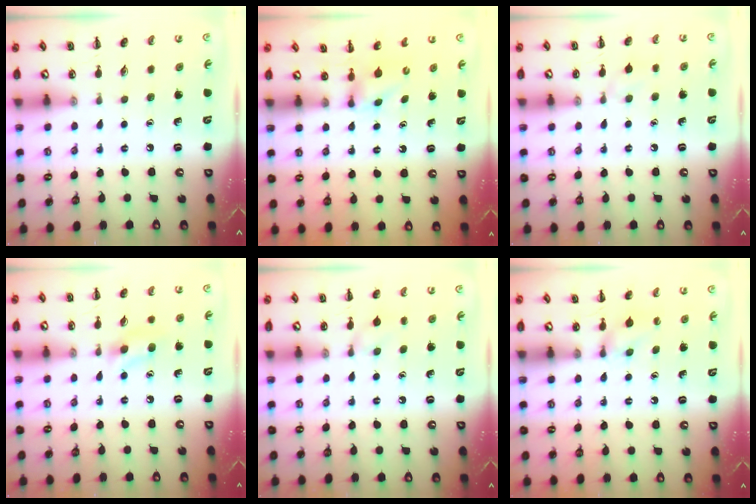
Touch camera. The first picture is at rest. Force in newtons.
{"total": 2.5, "press": 2.3, "slide": 0.9}
{"total": 5.4, "press": 5.0, "slide": 1.9}
{"total": 5.8, "press": 5.5, "slide": 1.6}
{"total": 6.1, "press": 5.7, "slide": 2.2}
{"total": 3.6, "press": 3.4, "slide": 1.1}